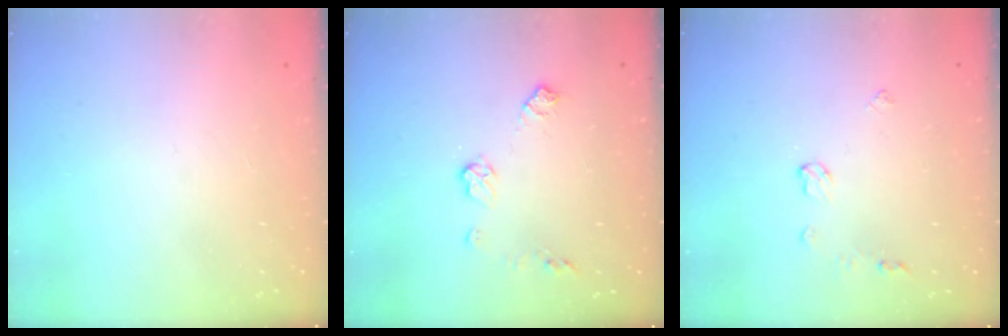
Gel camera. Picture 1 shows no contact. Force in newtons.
{"total": 7.2, "press": 7.2, "slide": 0.2}
{"total": 4.5, "press": 4.4, "slide": 0.6}